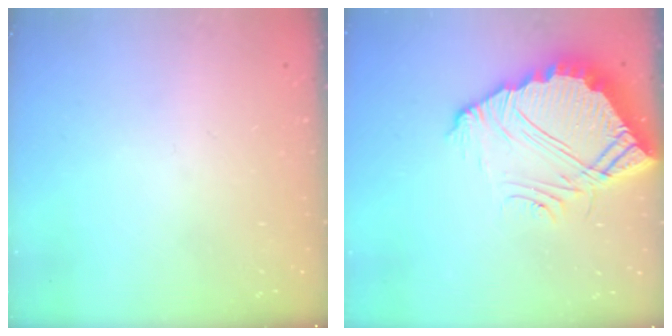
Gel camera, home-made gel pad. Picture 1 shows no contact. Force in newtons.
{"total": 10.3, "press": 10.3, "slide": 0.8}